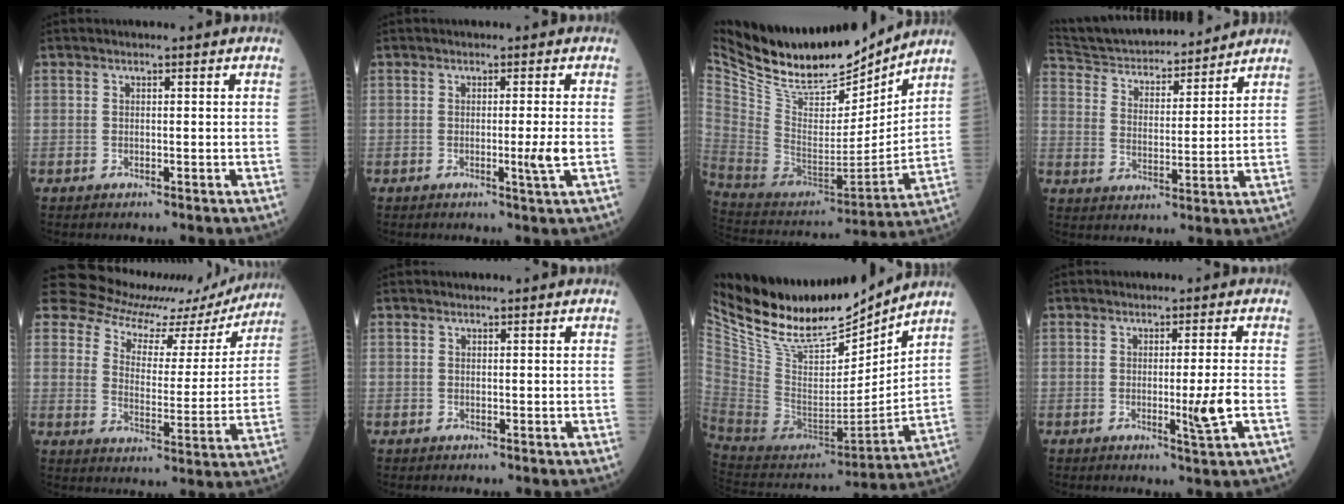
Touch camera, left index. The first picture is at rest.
{"total": 2.9, "force": [-0.6, -0.8, 2.7], "torque": [-0.045, -0.008, -0.008]}
{"total": 25.1, "force": [21.3, 6.8, 11.4], "torque": [-0.233, -0.012, 0.361]}
{"total": 17.1, "force": [16.0, 3.2, 5.1], "torque": [-0.089, 0.021, 0.259]}
{"total": 16.4, "force": [14.5, 6.5, 4.2], "torque": [-0.055, -0.002, 0.178]}
{"total": 0.0}
{"total": 21.8, "force": [19.1, 4.8, 9.3], "torque": [-0.184, -0.020, 0.343]}
{"total": 4.1, "force": [-1.0, -0.8, 4.0], "torque": [-0.066, -0.011, -0.013]}